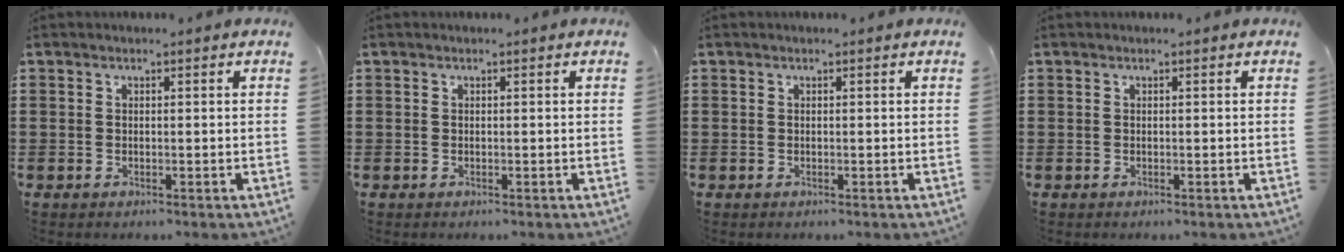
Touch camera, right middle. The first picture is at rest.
{"total": 0.0}
{"total": 0.0}
{"total": 0.0}